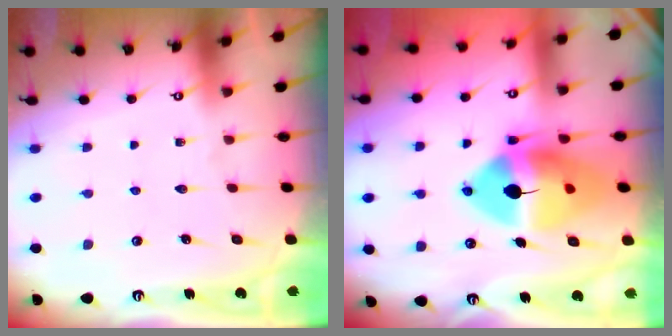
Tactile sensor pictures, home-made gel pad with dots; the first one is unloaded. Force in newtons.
{"total": 17.5, "press": 17.3, "slide": 2.9}